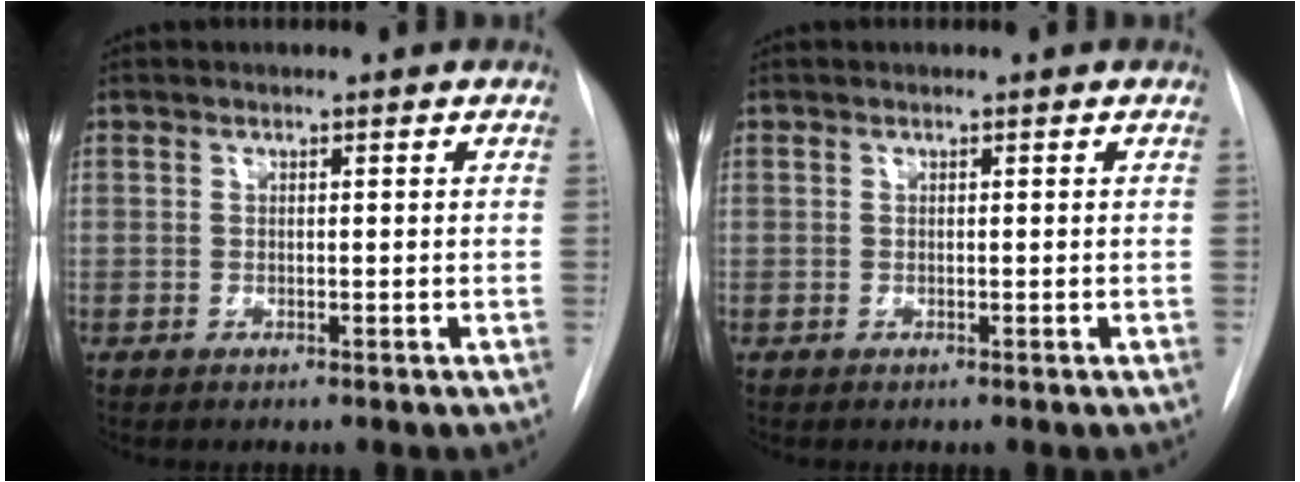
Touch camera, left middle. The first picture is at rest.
{"total": 0.0}